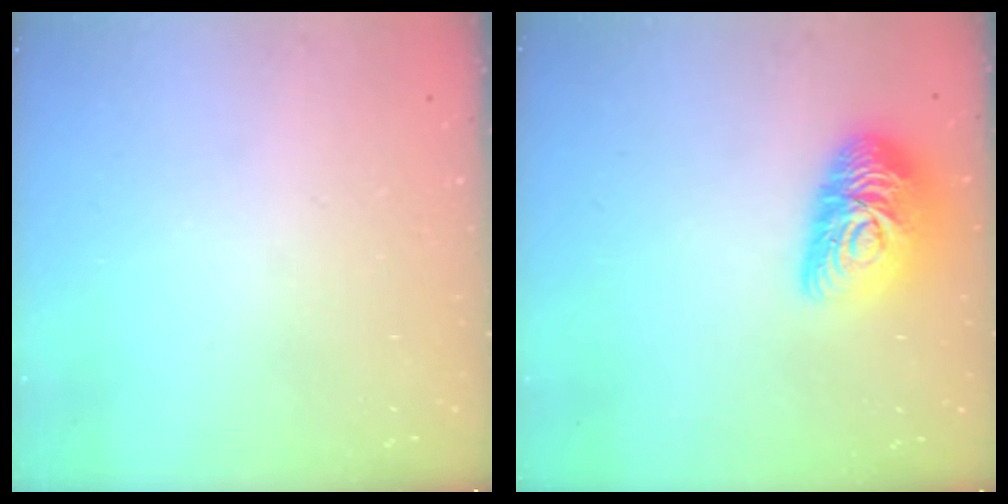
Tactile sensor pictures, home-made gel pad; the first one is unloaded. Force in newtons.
{"total": 13.7, "press": 13.7, "slide": 0.9}